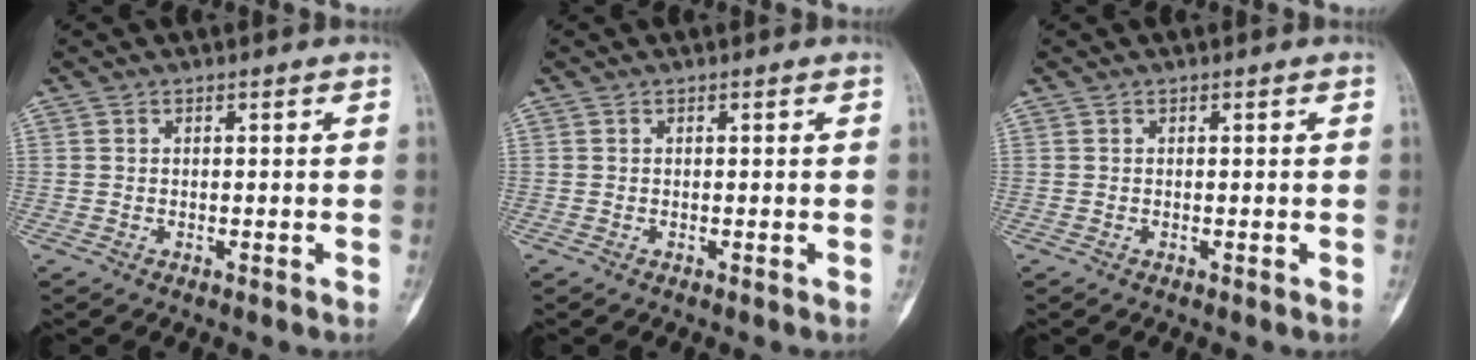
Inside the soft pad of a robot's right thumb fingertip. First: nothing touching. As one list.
[{"total": 0.0}, {"total": 0.0}]